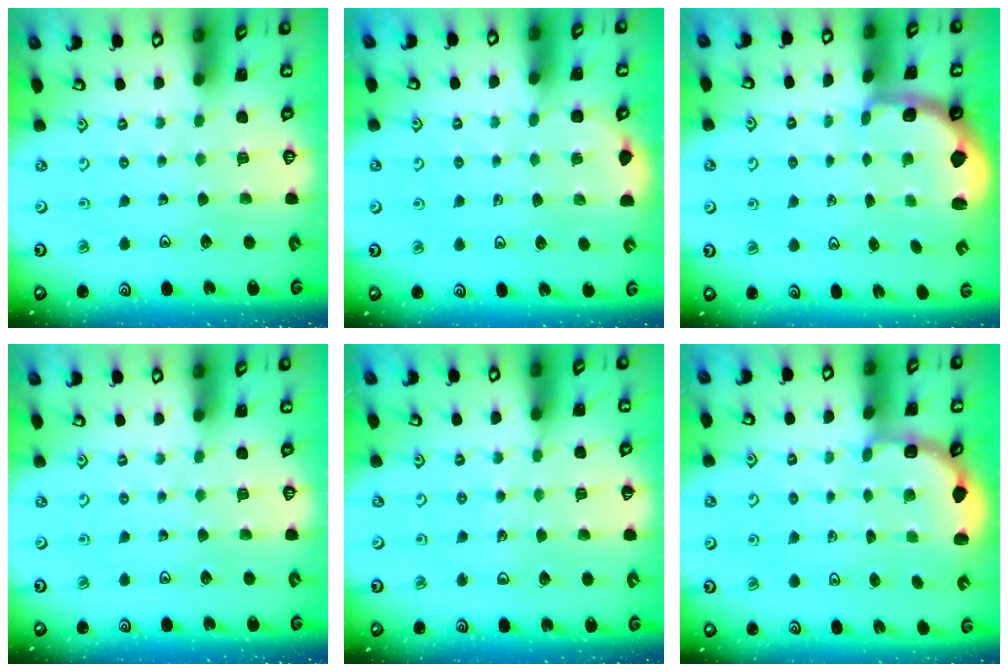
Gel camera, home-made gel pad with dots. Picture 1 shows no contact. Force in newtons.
{"total": 1.7, "press": 1.5, "slide": 0.8}
{"total": 2.3, "press": 1.3, "slide": 1.8}
{"total": 0.0}
{"total": 4.2, "press": 4.0, "slide": 1.3}
{"total": 3.0, "press": 2.4, "slide": 1.8}